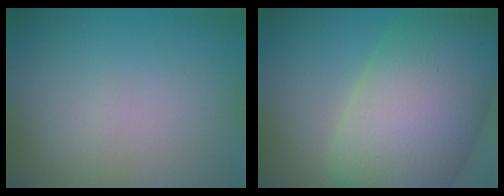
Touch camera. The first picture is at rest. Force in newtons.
{"total": 13.5, "press": 13.4, "slide": 0.7}